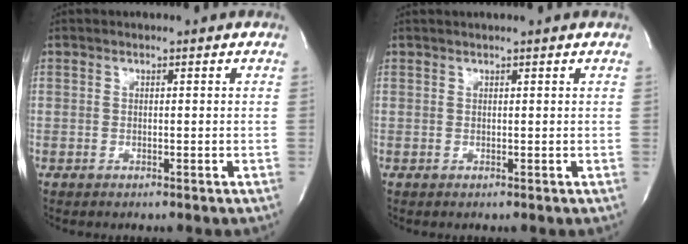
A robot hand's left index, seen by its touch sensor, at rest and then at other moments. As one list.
[{"total": 2.5, "force": [2.3, -0.3, 0.9], "torque": [-0.013, 0.020, 0.032]}]